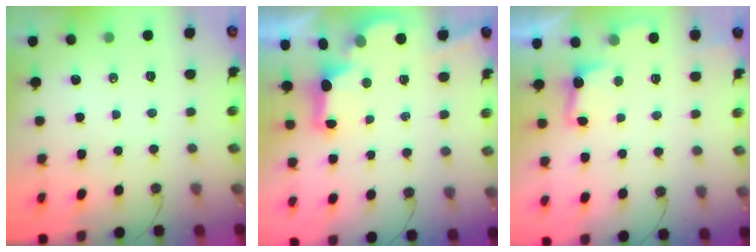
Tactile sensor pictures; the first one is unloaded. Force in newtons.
{"total": 2.7, "press": 2.6, "slide": 0.9}
{"total": 2.0, "press": 1.7, "slide": 0.9}